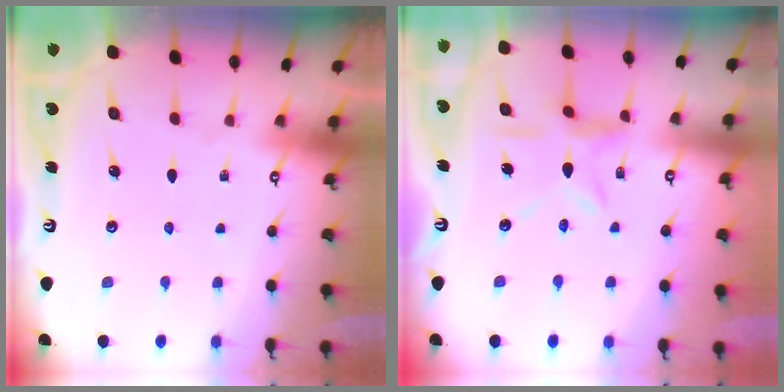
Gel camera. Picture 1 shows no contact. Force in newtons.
{"total": 7.3, "press": 7.2, "slide": 0.6}